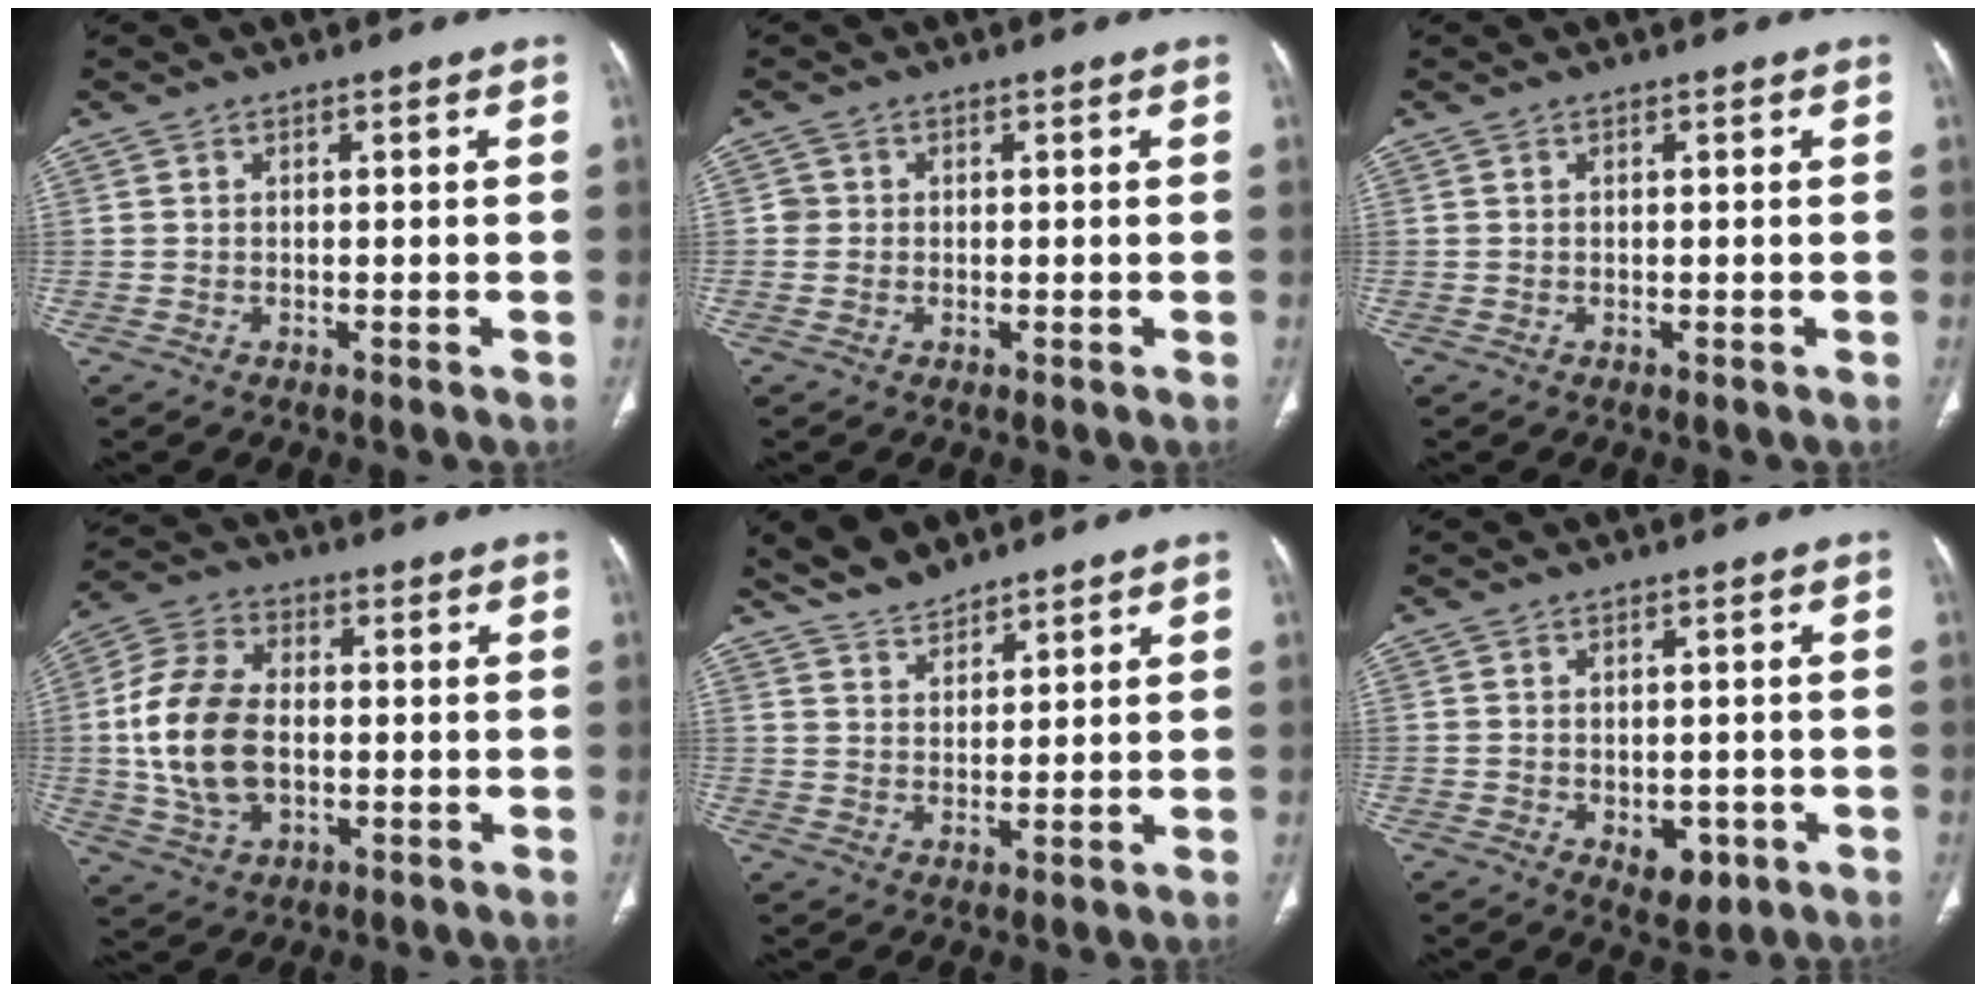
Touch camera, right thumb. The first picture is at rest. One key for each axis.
{"total": 1.3, "fx": 0.0, "fy": 1.3, "fz": 0.2, "tx": 0.005, "ty": 0.004, "tz": -0.001}
{"total": 0.0}
{"total": 15.1, "fx": -0.5, "fy": 9.6, "fz": 11.6, "tx": -0.226, "ty": 0.013, "tz": -0.005}
{"total": 6.3, "fx": 5.6, "fy": 2.0, "fz": 1.9, "tx": -0.027, "ty": -0.024, "tz": 0.111}
{"total": 4.9, "fx": -1.5, "fy": 3.2, "fz": 3.4, "tx": -0.028, "ty": 0.000, "tz": -0.007}